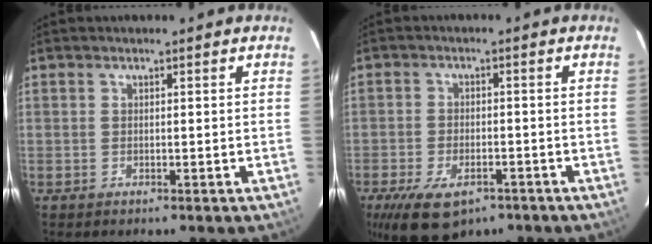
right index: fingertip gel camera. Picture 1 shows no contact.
{"total": 9.5, "force": [-6.2, 4.6, 5.6], "torque": [-0.106, -0.010, -0.095]}